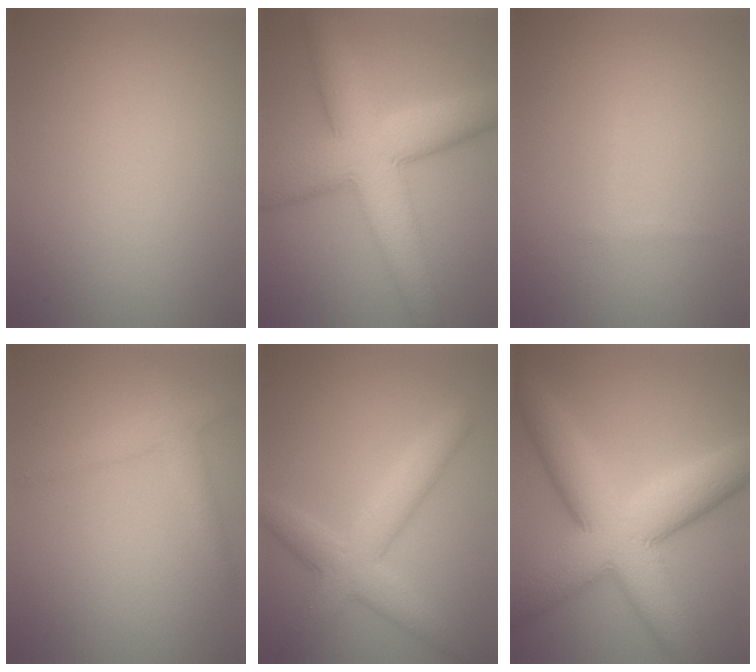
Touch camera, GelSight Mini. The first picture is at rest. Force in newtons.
{"total": 10.1, "press": 10.1, "slide": 0.1}
{"total": 0.6, "press": 0.6, "slide": 0.0}
{"total": 2.4, "press": 2.4, "slide": 0.2}
{"total": 5.3, "press": 5.3, "slide": 0.2}
{"total": 11.8, "press": 11.8, "slide": 0.3}